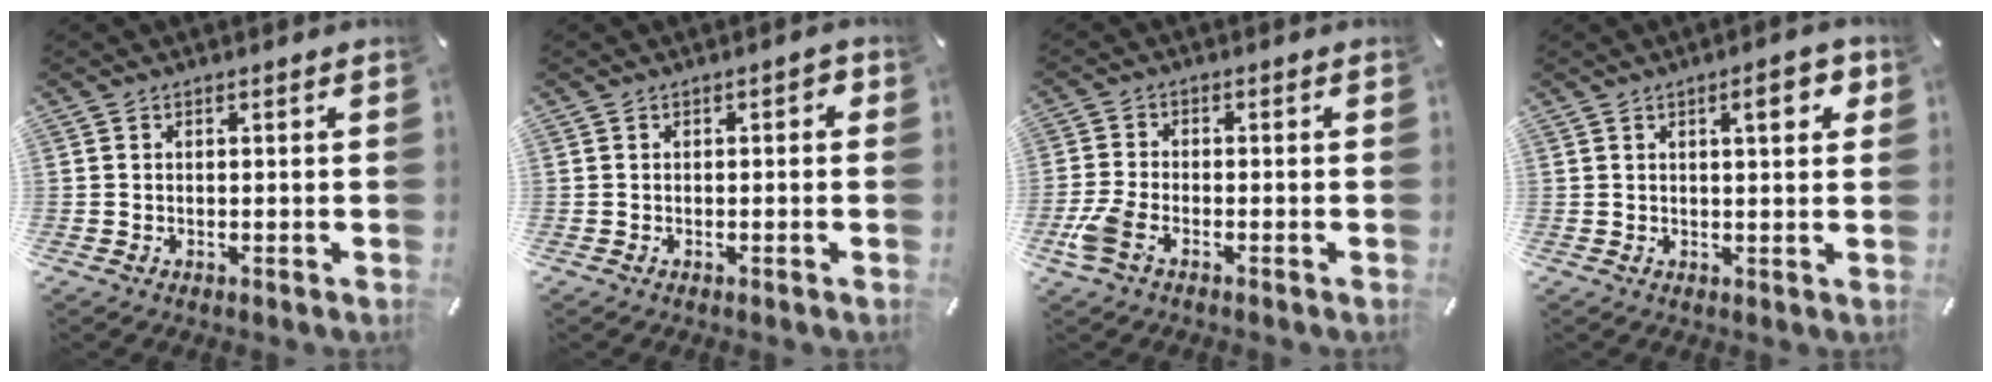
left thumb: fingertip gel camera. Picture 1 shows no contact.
{"total": 1.1, "force": [-0.4, 0.7, 0.8], "torque": [-0.014, 0.005, -0.010]}
{"total": 5.4, "force": [-2.9, 2.6, 3.8], "torque": [-0.098, -0.001, -0.058]}
{"total": 5.9, "force": [2.5, 1.7, 5.1], "torque": [-0.073, -0.006, 0.034]}